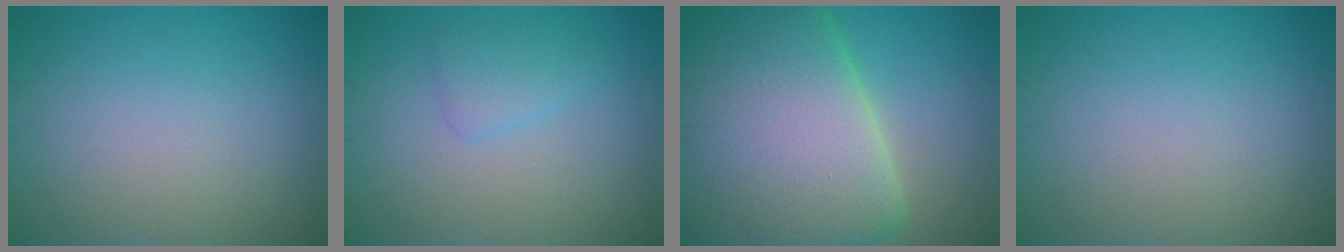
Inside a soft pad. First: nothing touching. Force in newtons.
{"total": 1.8, "press": 1.8, "slide": 0.0}
{"total": 19.9, "press": 19.9, "slide": 0.9}
{"total": 0.0}